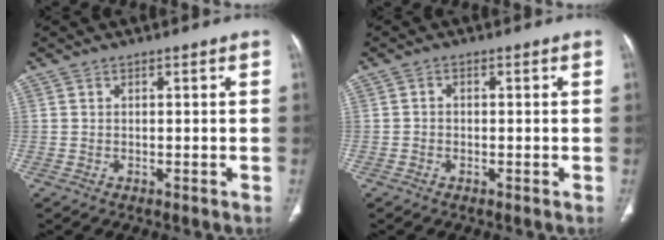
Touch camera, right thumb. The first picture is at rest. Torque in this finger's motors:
{"motor_torque": [-0.19, -0.16, -0.15, 0.10, -0.03]}